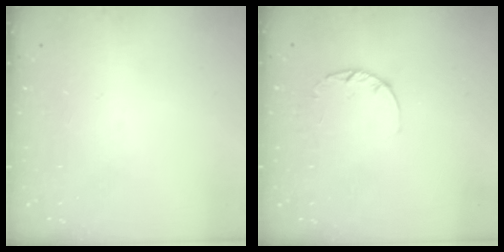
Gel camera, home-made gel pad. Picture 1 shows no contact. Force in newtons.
{"total": 2.6, "press": 2.5, "slide": 0.4}